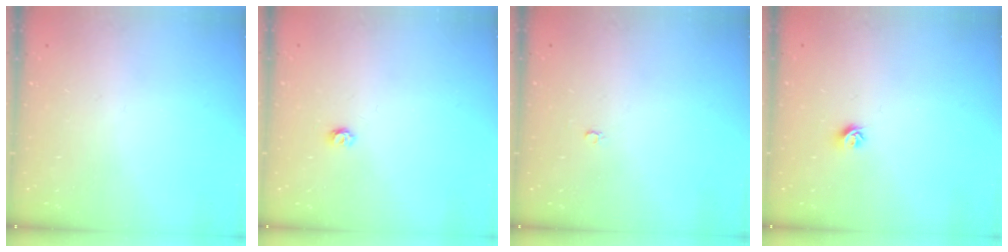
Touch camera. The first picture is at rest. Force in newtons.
{"total": 3.5, "press": 3.5, "slide": 0.3}
{"total": 2.0, "press": 2.0, "slide": 0.4}
{"total": 6.0, "press": 5.9, "slide": 0.7}